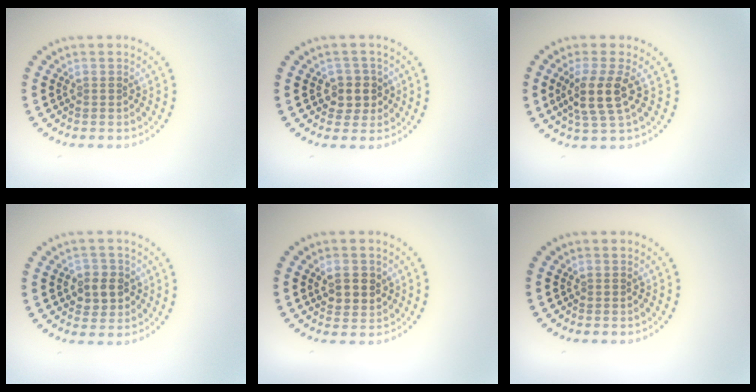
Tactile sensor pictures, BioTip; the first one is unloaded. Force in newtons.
{"total": 2.3, "press": 2.0, "slide": 1.0}
{"total": 3.5, "press": 2.8, "slide": 2.0}
{"total": 2.7, "press": 2.6, "slide": 0.8}
{"total": 2.6, "press": 2.5, "slide": 0.7}
{"total": 0.0}